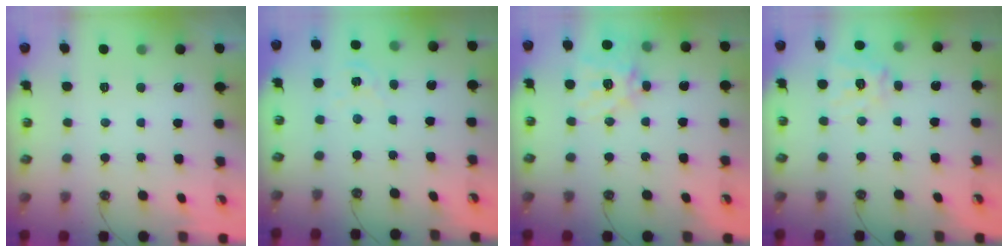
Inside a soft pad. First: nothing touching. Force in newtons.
{"total": 2.1, "press": 2.1, "slide": 0.2}
{"total": 16.2, "press": 16.0, "slide": 2.4}
{"total": 12.8, "press": 12.6, "slide": 1.7}